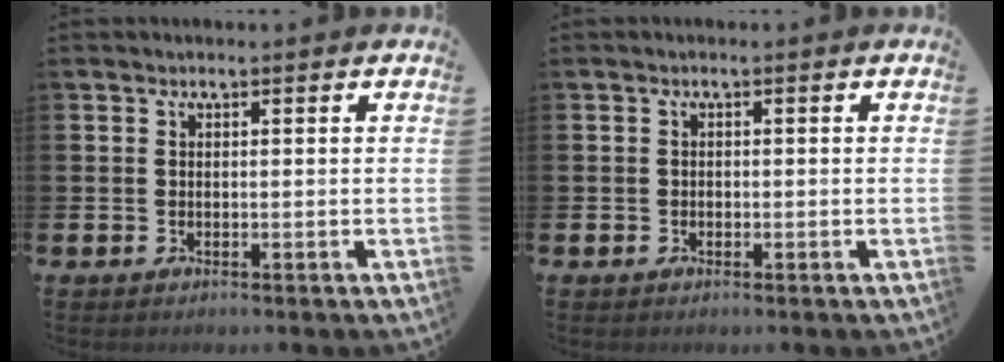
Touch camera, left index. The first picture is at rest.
{"total": 0.6, "force": [-0.3, 0.5, 0.1], "torque": [-0.005, 0.006, -0.008]}